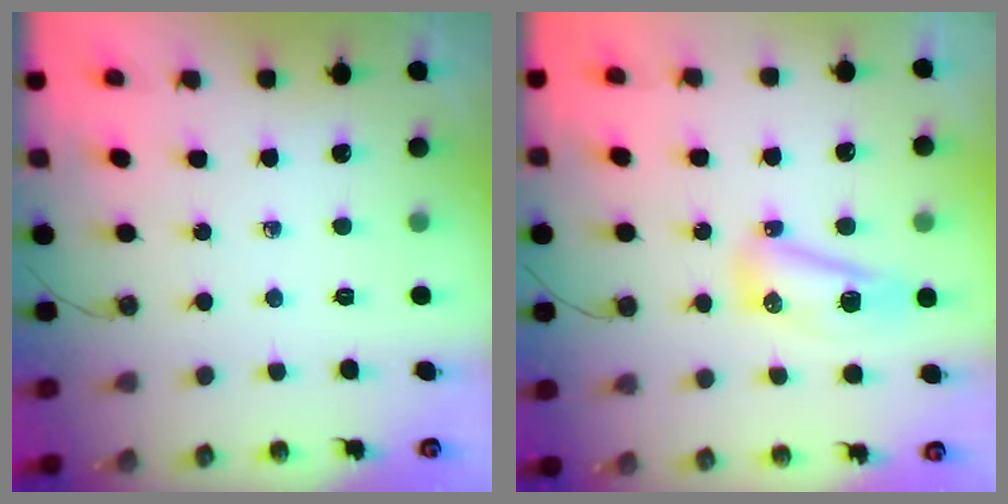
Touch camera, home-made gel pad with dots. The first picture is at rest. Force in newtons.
{"total": 8.2, "press": 8.2, "slide": 0.6}